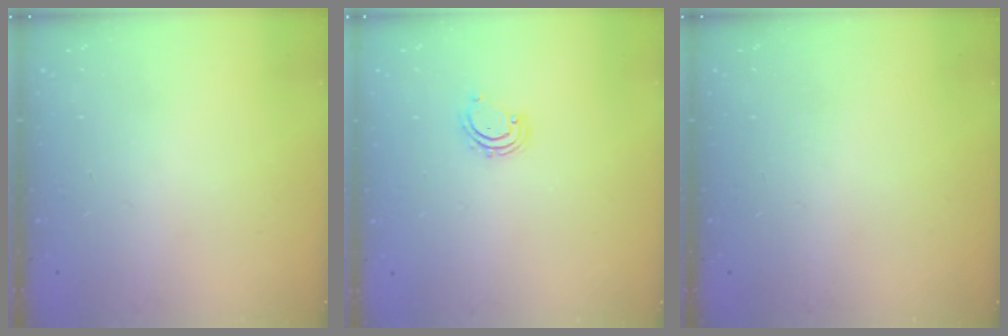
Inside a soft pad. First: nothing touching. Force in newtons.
{"total": 2.7, "press": 2.6, "slide": 0.5}
{"total": 0.0}